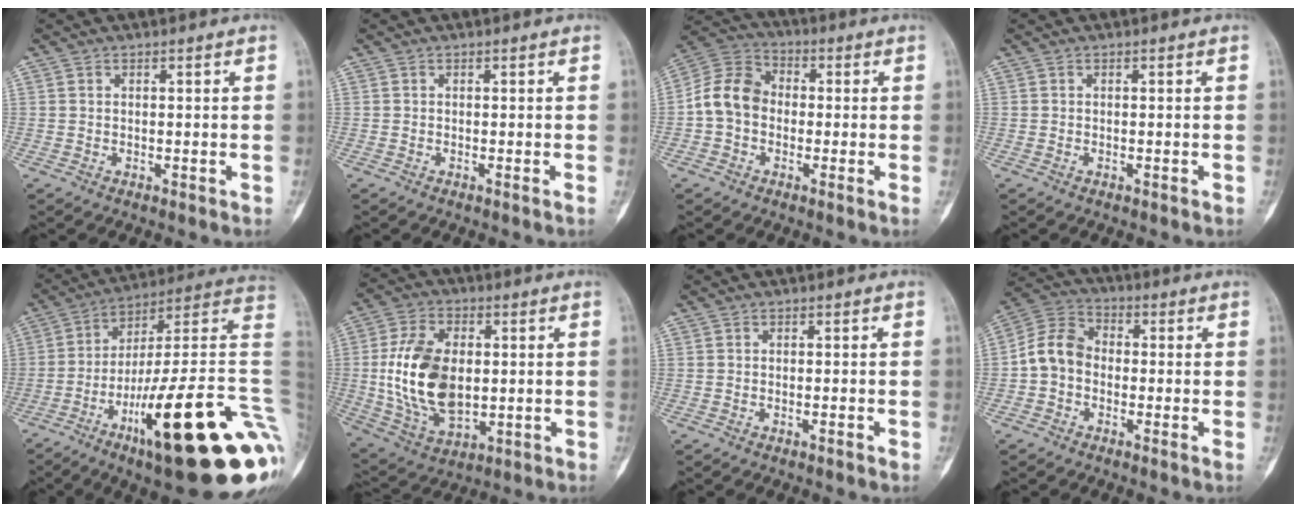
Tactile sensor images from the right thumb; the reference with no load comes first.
{"total": 0.0}
{"total": 10.0, "force": [-1.1, 7.9, 6.1], "torque": [-0.102, 0.032, -0.039]}
{"total": 0.0}
{"total": 33.7, "force": [-10.4, 7.1, 31.3], "torque": [-0.341, 0.060, -0.164]}
{"total": 17.5, "force": [0.1, 10.9, 13.7], "torque": [-0.243, -0.003, 0.014]}
{"total": 0.7, "force": [-0.4, 0.2, 0.5], "torque": [-0.010, 0.006, -0.006]}
{"total": 8.4, "force": [-1.5, 6.5, 5.1], "torque": [-0.084, 0.030, -0.046]}